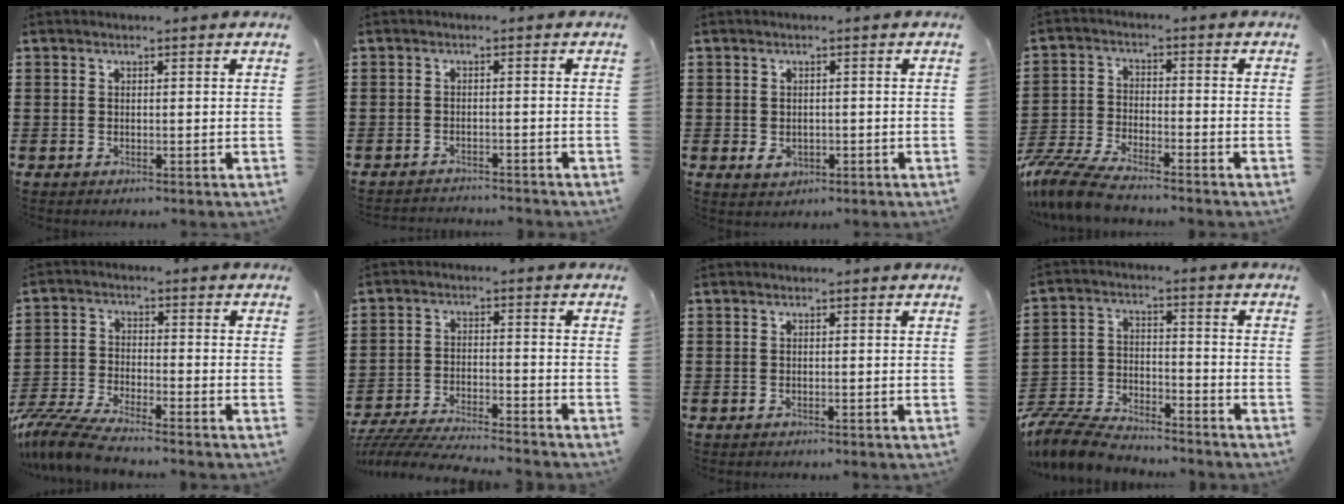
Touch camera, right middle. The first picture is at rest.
{"total": 1.7, "force": [-1.7, 0.0, 0.0], "torque": [-0.005, 0.002, -0.035]}
{"total": 1.8, "force": [-0.3, 1.2, 1.3], "torque": [-0.026, -0.004, -0.010]}
{"total": 7.3, "force": [-6.7, 0.8, 2.8], "torque": [-0.078, -0.004, -0.135]}
{"total": 6.5, "force": [-6.1, 0.3, 2.4], "torque": [-0.069, -0.011, -0.123]}
{"total": 5.3, "force": [-5.1, 0.1, 1.2], "torque": [-0.033, -0.006, -0.106]}
{"total": 0.0}
{"total": 8.2, "force": [-7.9, 1.4, 1.5], "torque": [-0.038, 0.012, -0.159]}